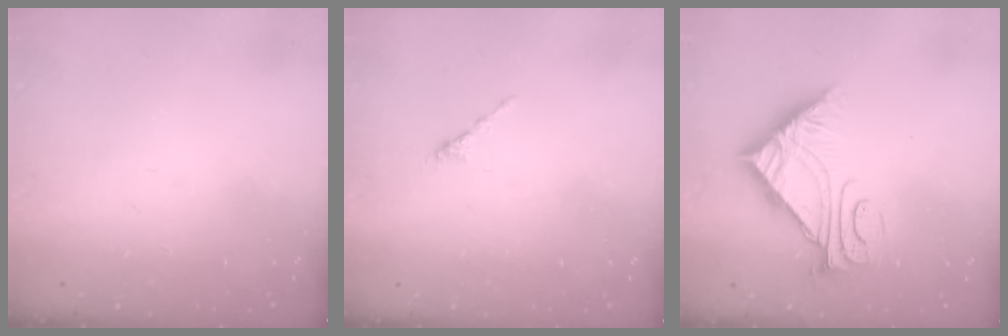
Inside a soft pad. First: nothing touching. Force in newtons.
{"total": 0.0}
{"total": 9.0, "press": 8.9, "slide": 0.9}